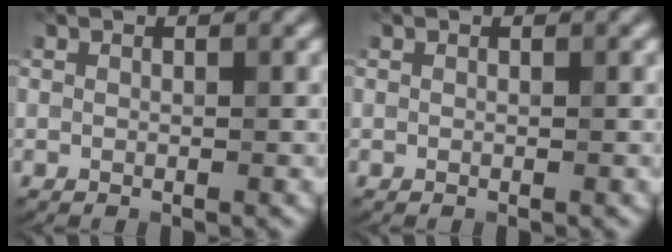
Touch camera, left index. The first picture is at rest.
{"total": 0.0}